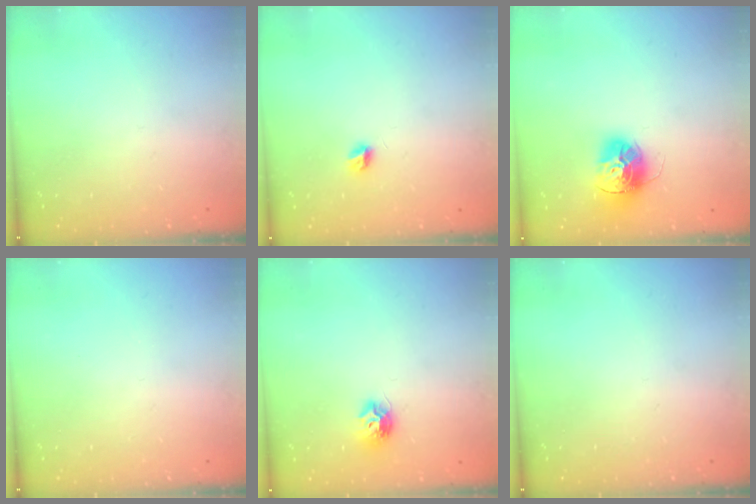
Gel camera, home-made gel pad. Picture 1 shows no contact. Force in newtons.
{"total": 5.0, "press": 5.0, "slide": 0.4}
{"total": 13.7, "press": 13.7, "slide": 1.2}
{"total": 0.0}
{"total": 8.0, "press": 8.0, "slide": 0.5}
{"total": 0.0}